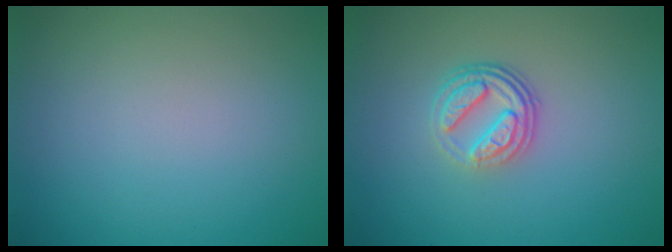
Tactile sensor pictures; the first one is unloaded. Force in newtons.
{"total": 3.9, "press": 2.8, "slide": 2.7}